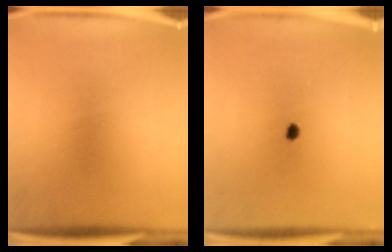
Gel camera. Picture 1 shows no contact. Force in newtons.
{"total": 1.5}